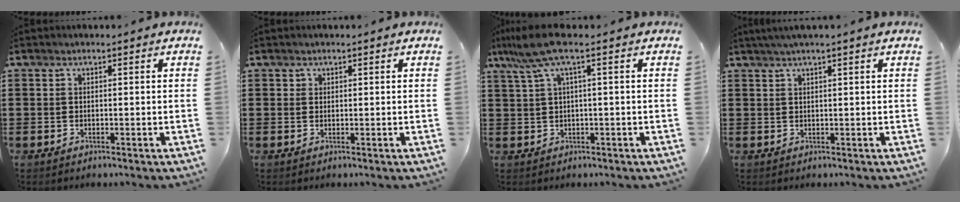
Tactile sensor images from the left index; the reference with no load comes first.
{"total": 0.7, "force": [0.4, 0.6, 0.1], "torque": [-0.003, 0.004, 0.008]}
{"total": 6.0, "force": [1.7, 0.5, 5.7], "torque": [-0.133, -0.011, 0.025]}
{"total": 1.6, "force": [1.1, -0.2, 1.2], "torque": [-0.022, 0.000, 0.020]}